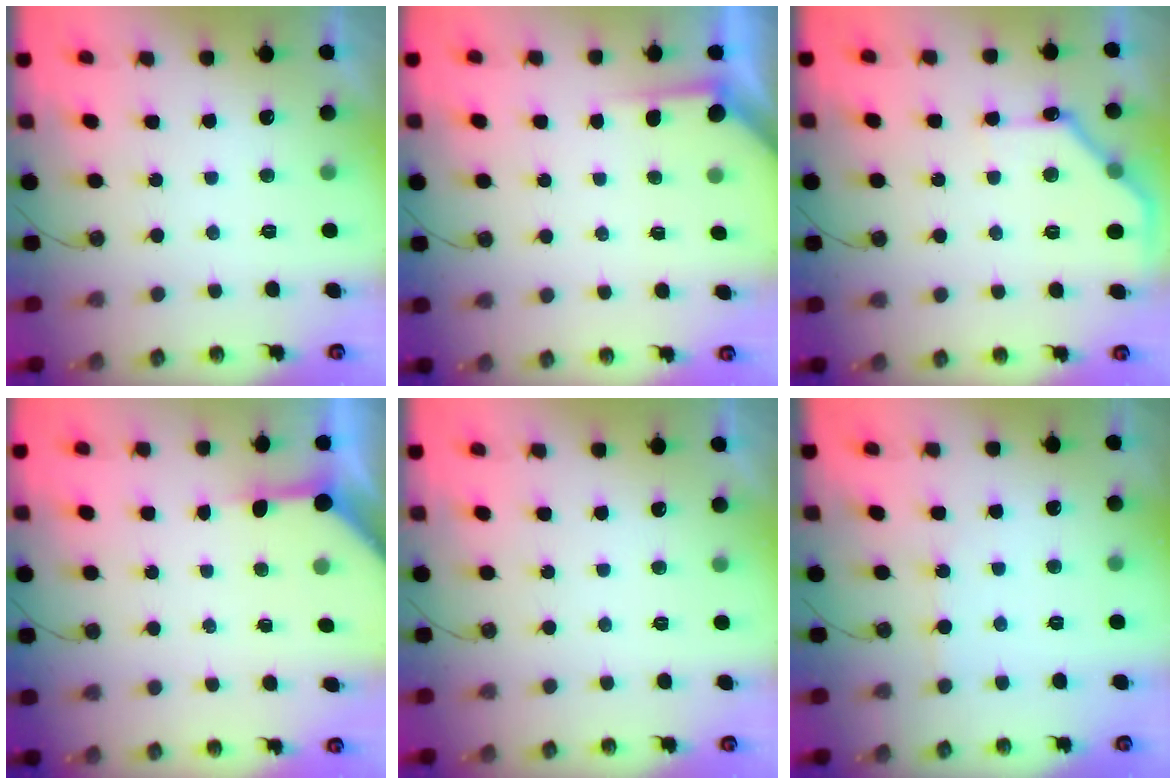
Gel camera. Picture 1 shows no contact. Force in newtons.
{"total": 2.5, "press": 2.5, "slide": 0.3}
{"total": 11.9, "press": 11.9, "slide": 0.6}
{"total": 5.8, "press": 5.7, "slide": 0.5}
{"total": 0.0}
{"total": 2.4, "press": 2.4, "slide": 0.3}